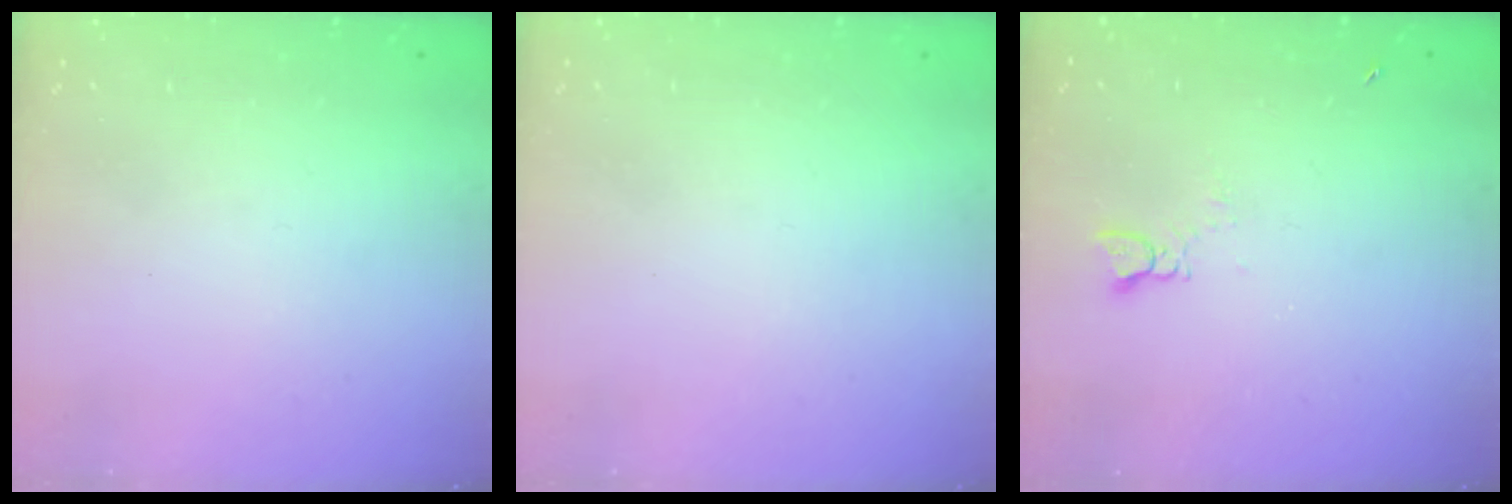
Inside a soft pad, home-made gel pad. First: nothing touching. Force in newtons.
{"total": 0.0}
{"total": 0.9, "press": 0.9, "slide": 0.1}